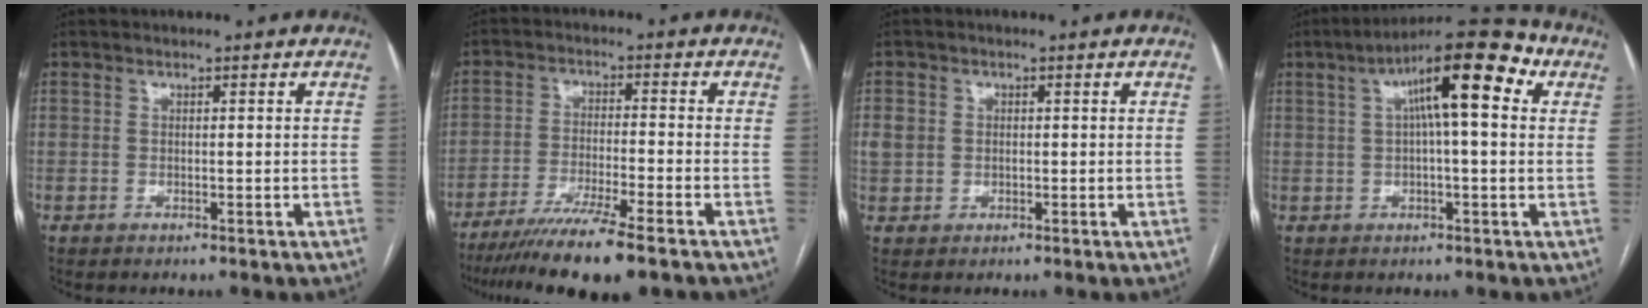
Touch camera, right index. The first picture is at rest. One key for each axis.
{"total": 12.2, "fx": -9.3, "fy": -0.4, "fz": 7.9, "tx": -0.124, "ty": -0.032, "tz": -0.150}
{"total": 3.3, "fx": 0.4, "fy": 3.0, "fz": 1.3, "tx": -0.030, "ty": 0.012, "tz": 0.013}
{"total": 13.3, "fx": 4.3, "fy": 2.6, "fz": 12.4, "tx": -0.192, "ty": 0.046, "tz": 0.059}